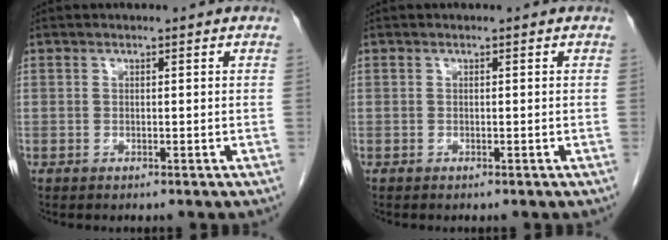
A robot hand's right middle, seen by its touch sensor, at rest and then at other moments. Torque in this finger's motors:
{"motor_torque": [-0.24, -0.30, -0.07, -0.01]}